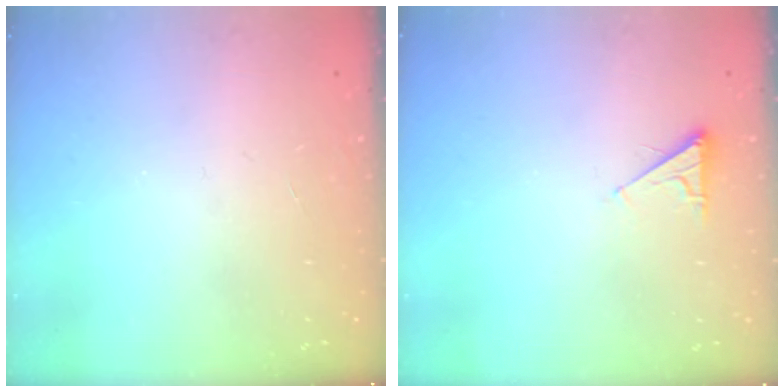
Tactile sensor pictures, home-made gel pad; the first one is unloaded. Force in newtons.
{"total": 2.5, "press": 2.5, "slide": 0.4}